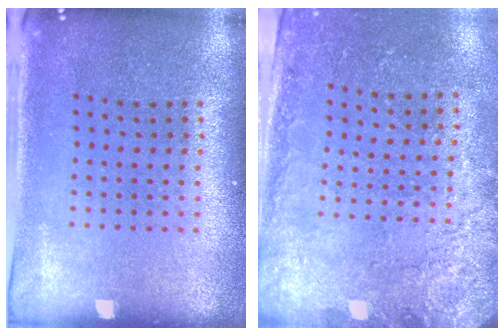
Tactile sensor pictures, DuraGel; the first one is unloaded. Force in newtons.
{"total": 2.5, "press": 2.1, "slide": 1.3}